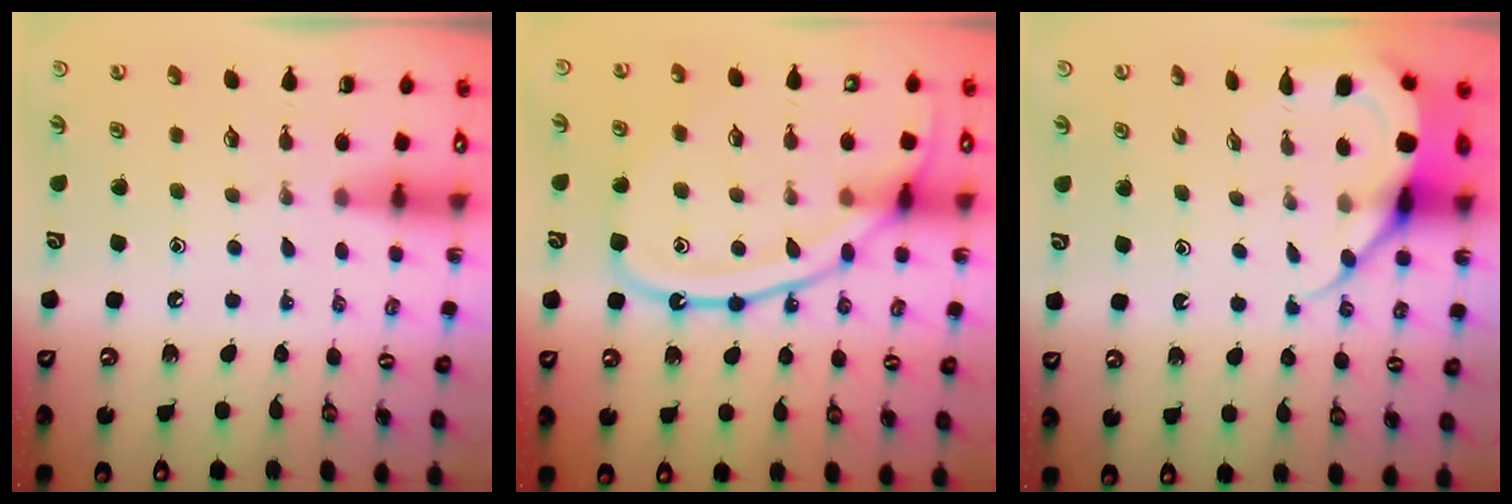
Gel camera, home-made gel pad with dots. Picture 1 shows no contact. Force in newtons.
{"total": 16.6, "press": 16.5, "slide": 1.4}
{"total": 7.9, "press": 7.8, "slide": 0.7}